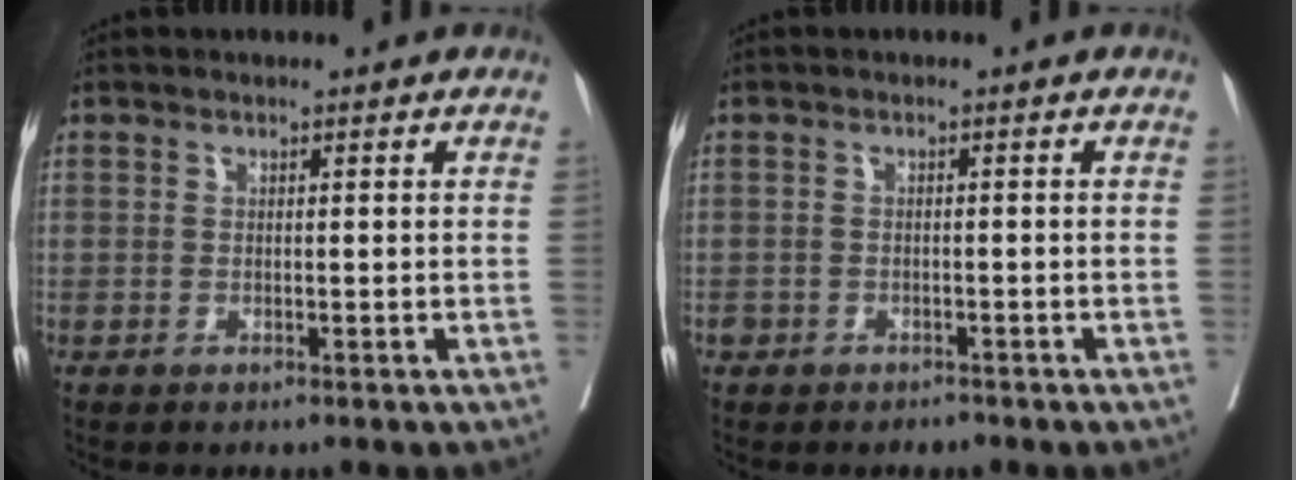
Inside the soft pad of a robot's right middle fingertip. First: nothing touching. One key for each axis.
{"total": 1.8, "fx": -1.4, "fy": 1.2, "fz": 0.2, "tx": -0.008, "ty": 0.003, "tz": -0.023}